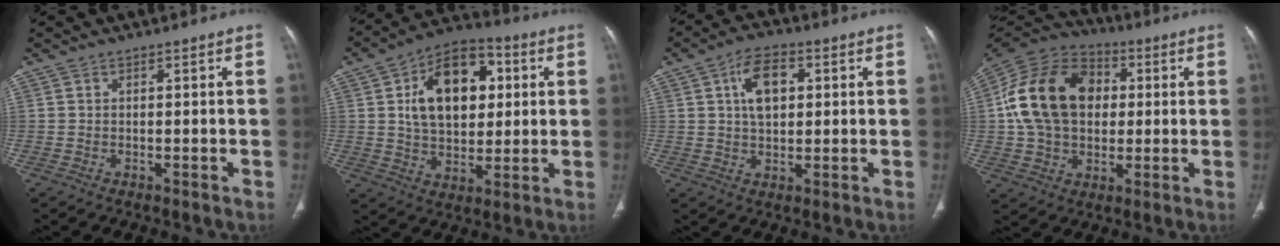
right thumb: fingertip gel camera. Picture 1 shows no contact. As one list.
[{"total": 17.7, "force": [4.0, 11.4, 12.9], "torque": [-0.166, 0.007, 0.063]}, {"total": 8.4, "force": [2.2, 5.0, 6.3], "torque": [-0.090, 0.005, 0.034]}, {"total": 20.8, "force": [2.4, 15.3, 13.9], "torque": [-0.244, 0.018, 0.040]}]